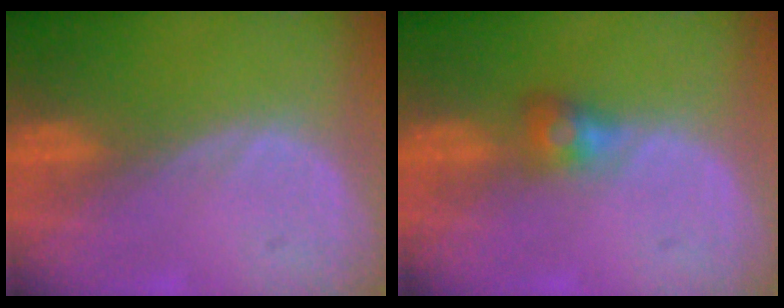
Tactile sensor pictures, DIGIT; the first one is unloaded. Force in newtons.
{"total": 2.8, "press": 2.7, "slide": 0.9}